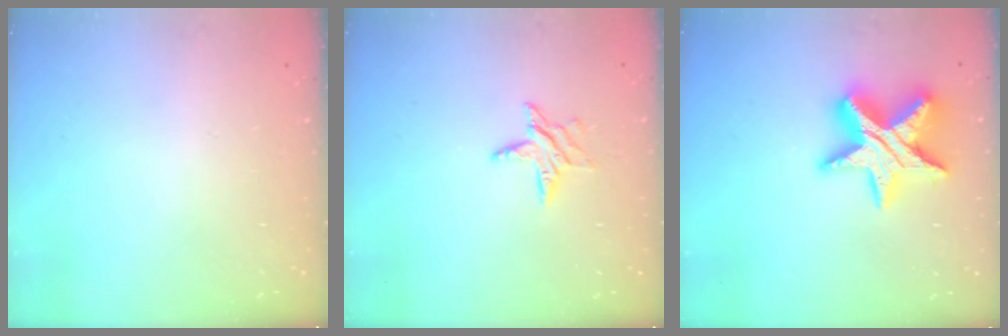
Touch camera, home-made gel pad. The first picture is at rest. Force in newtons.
{"total": 6.5, "press": 6.5, "slide": 0.6}
{"total": 18.1, "press": 18.0, "slide": 1.1}